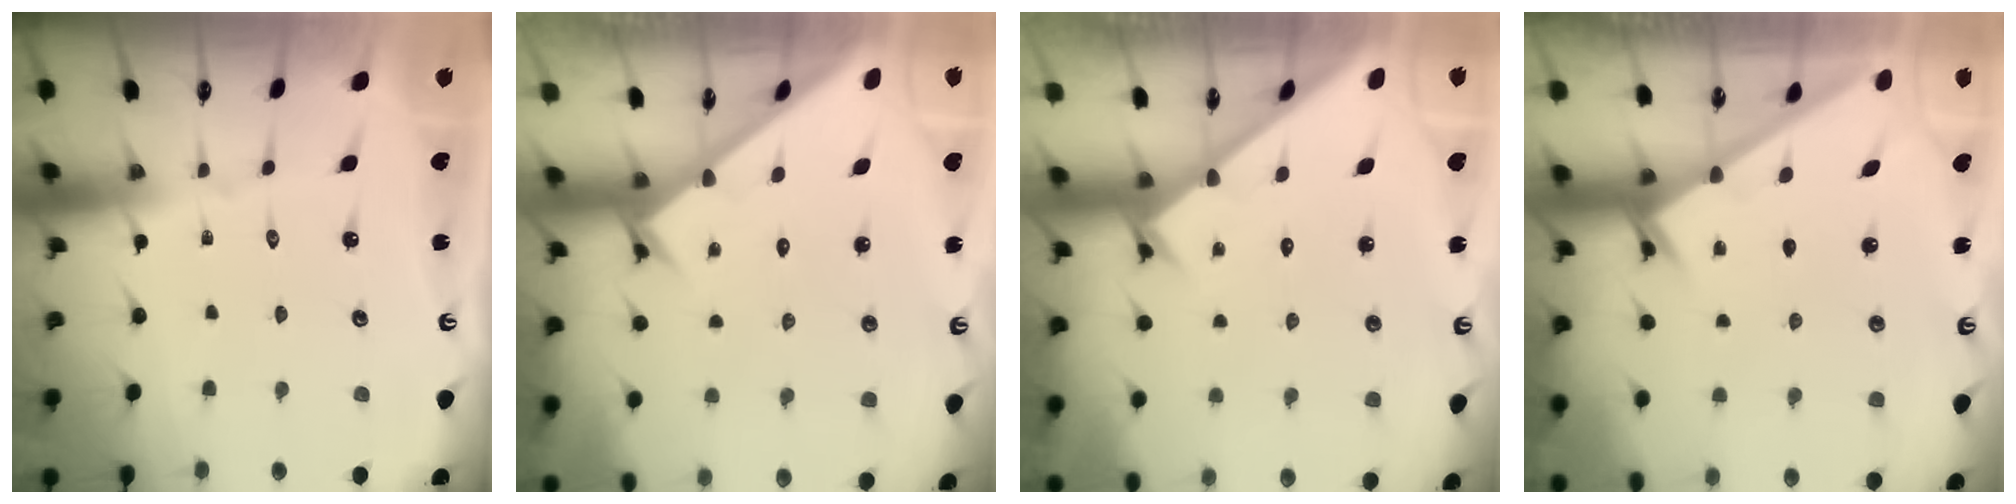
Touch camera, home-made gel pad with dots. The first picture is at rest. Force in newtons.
{"total": 2.5, "press": 2.5, "slide": 0.2}
{"total": 2.4, "press": 2.4, "slide": 0.1}
{"total": 2.3, "press": 2.3, "slide": 0.2}